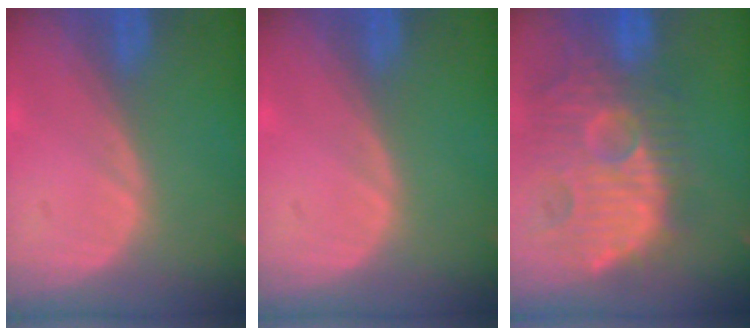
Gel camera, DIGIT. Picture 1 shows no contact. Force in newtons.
{"total": 0.0}
{"total": 13.8, "press": 12.3, "slide": 6.4}